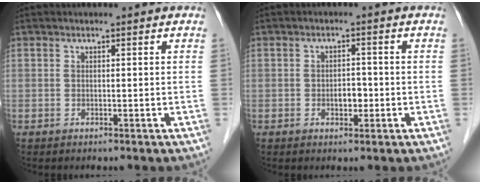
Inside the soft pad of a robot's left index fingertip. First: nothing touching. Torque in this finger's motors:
{"motor_torque": [0.07, 0.06, 0.03, 0.01]}